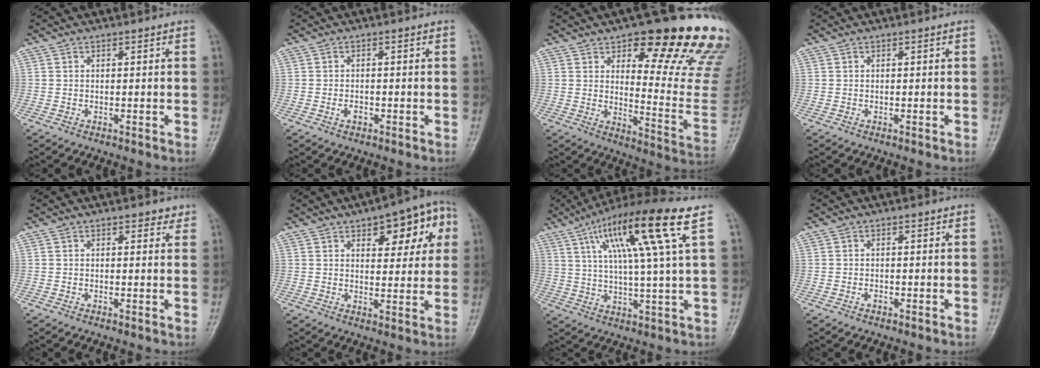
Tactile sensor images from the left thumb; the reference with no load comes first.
{"total": 1.5, "force": [-0.6, 0.9, 0.9], "torque": [-0.011, 0.003, -0.011]}
{"total": 23.6, "force": [14.8, 7.1, 17.0], "torque": [-0.167, -0.096, 0.196]}
{"total": 0.0}
{"total": 1.8, "force": [1.2, 1.0, 0.7], "torque": [0.008, -0.005, 0.011]}
{"total": 12.5, "force": [5.1, 5.8, 9.7], "torque": [-0.078, -0.001, 0.062]}
{"total": 17.0, "force": [7.1, 0.8, 15.4], "torque": [-0.270, -0.004, 0.118]}
{"total": 0.8, "force": [-0.3, 0.6, 0.5], "torque": [-0.004, 0.001, -0.006]}